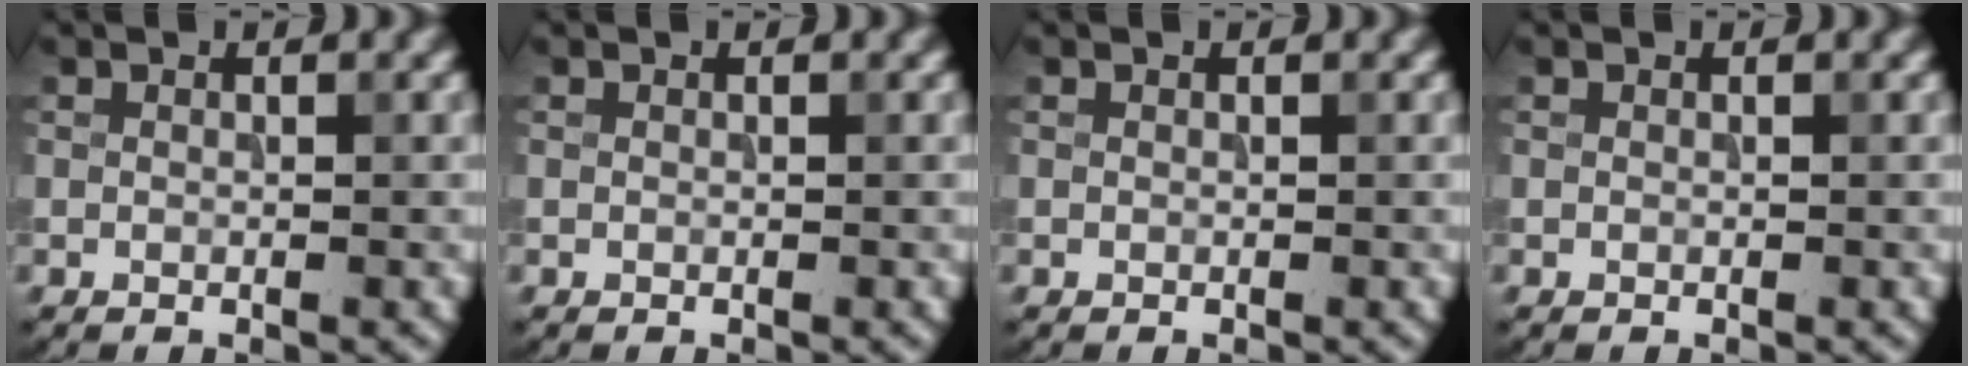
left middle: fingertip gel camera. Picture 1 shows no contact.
{"total": 0.0}
{"total": 0.0}
{"total": 0.0}